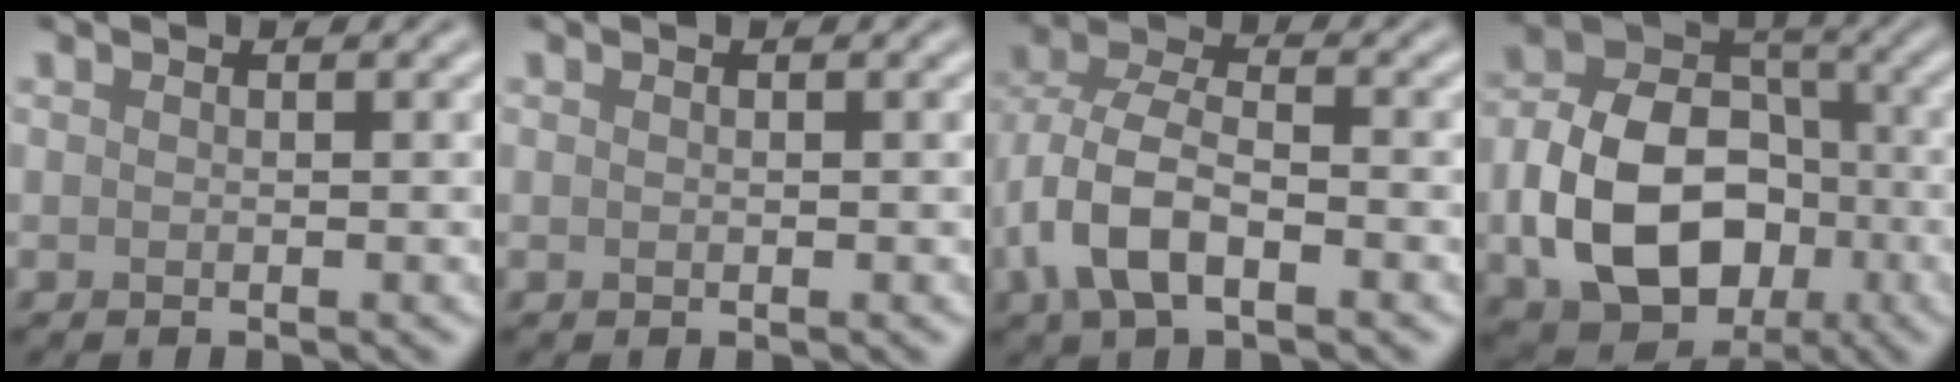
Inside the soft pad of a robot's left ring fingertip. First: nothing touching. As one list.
[{"total": 0.0}, {"total": 6.9, "force": [-2.4, 3.7, 5.3], "torque": [-0.118, 0.004, -0.057]}, {"total": 11.4, "force": [-2.9, 8.3, 7.3], "torque": [-0.141, -0.006, -0.055]}]